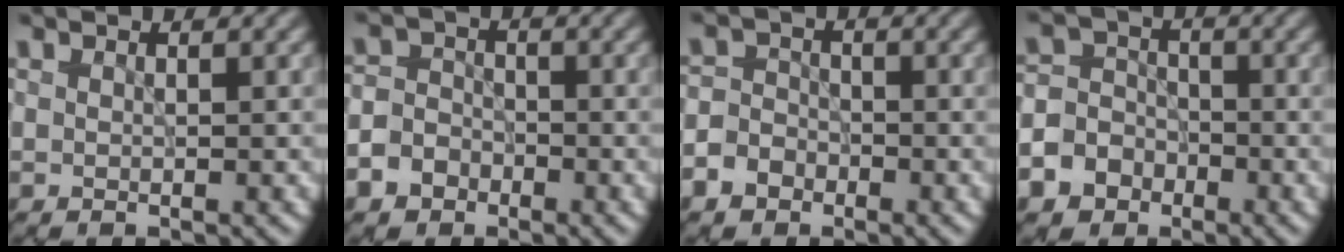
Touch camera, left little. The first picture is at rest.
{"total": 4.6, "force": [-2.6, 3.6, 1.4], "torque": [-0.007, -0.006, -0.055]}
{"total": 3.4, "force": [-1.9, 2.5, 1.1], "torque": [-0.010, -0.001, -0.044]}
{"total": 7.7, "force": [-3.9, 6.4, 1.9], "torque": [-0.038, -0.012, -0.088]}